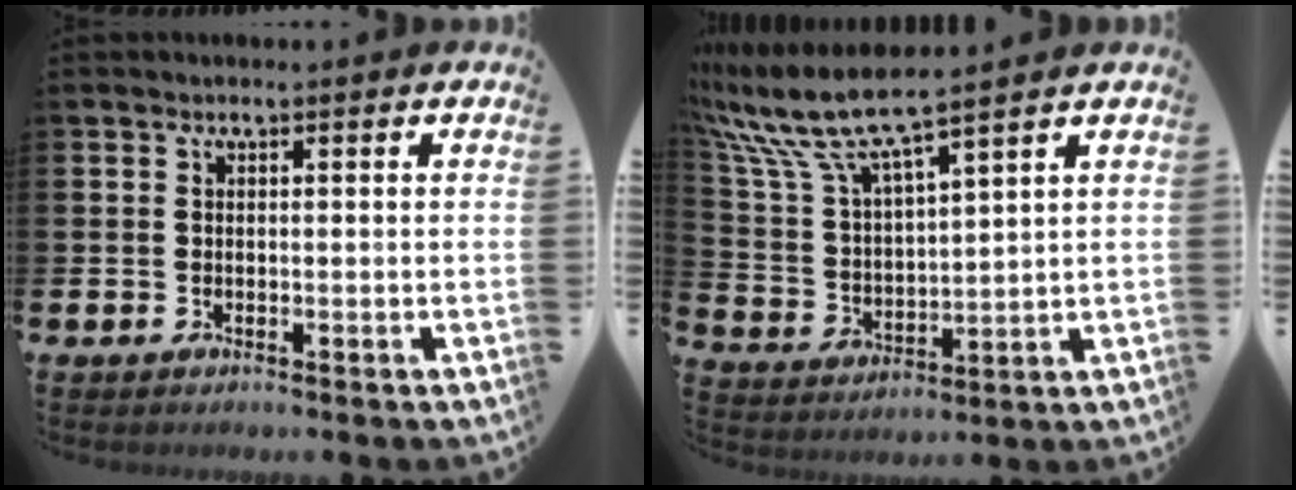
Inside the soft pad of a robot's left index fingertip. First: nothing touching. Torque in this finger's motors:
{"motor_torque": [0.55, -0.89, 1.05, 0.21]}